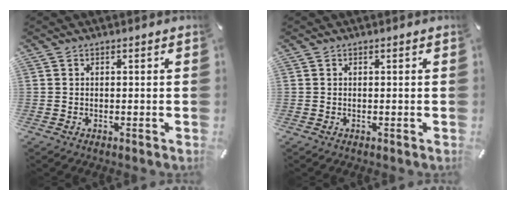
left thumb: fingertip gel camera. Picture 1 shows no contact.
{"total": 0.0}